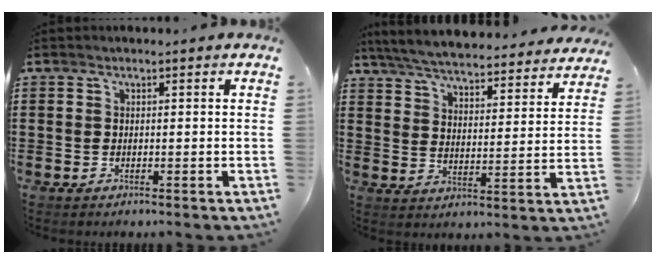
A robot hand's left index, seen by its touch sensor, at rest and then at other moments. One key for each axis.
{"total": 5.6, "fx": 5.5, "fy": -0.2, "fz": 1.0, "tx": -0.045, "ty": -0.039, "tz": 0.093}